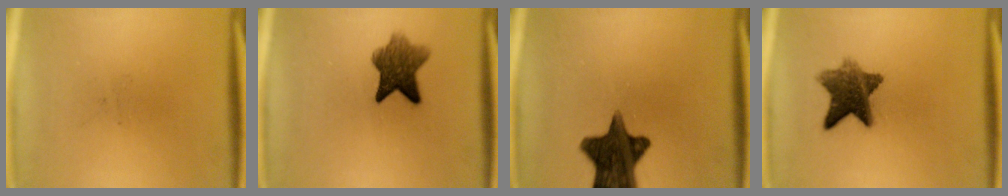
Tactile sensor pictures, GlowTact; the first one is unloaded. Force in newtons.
{"total": 7.1}
{"total": 14.3}
{"total": 8.7}